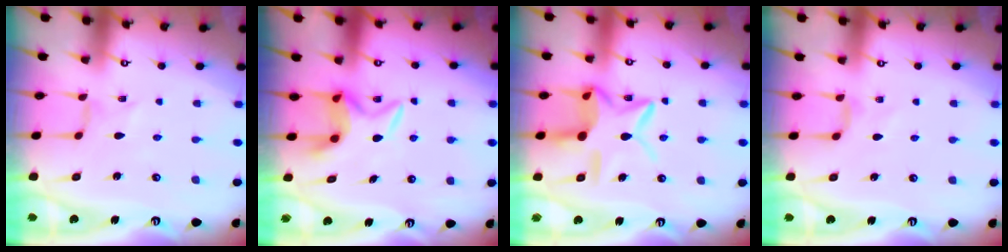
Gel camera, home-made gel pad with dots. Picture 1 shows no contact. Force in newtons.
{"total": 5.8, "press": 5.8, "slide": 0.3}
{"total": 13.6, "press": 13.6, "slide": 1.1}
{"total": 4.4, "press": 4.4, "slide": 0.6}